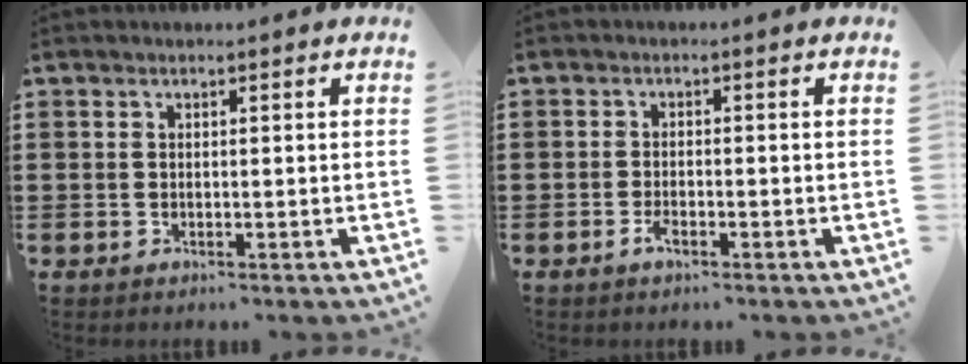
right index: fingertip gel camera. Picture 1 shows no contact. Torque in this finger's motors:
{"motor_torque": [1.09, 1.05, 0.02, 0.02]}